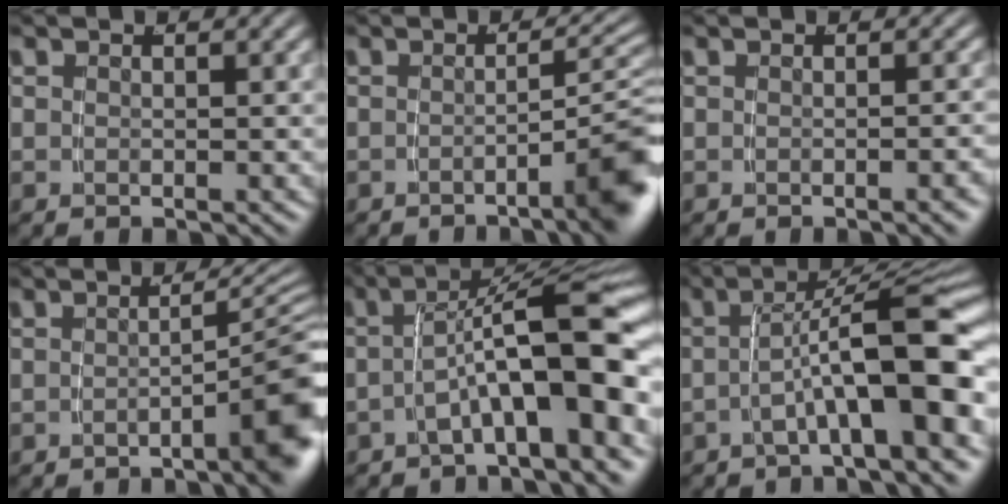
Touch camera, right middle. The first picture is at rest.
{"total": 5.6, "force": [-2.4, 1.0, 5.0], "torque": [-0.044, 0.008, -0.043]}
{"total": 1.0, "force": [-0.7, -0.3, 0.7], "torque": [-0.008, 0.010, -0.013]}
{"total": 6.3, "force": [-2.3, 1.5, 5.6], "torque": [-0.050, 0.007, -0.040]}
{"total": 8.2, "force": [-2.5, 1.7, 7.6], "torque": [-0.094, 0.010, -0.034]}
{"total": 7.7, "force": [-2.4, 1.3, 7.2], "torque": [-0.090, 0.012, -0.031]}